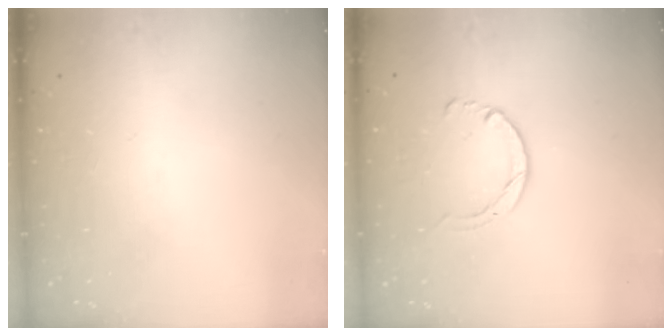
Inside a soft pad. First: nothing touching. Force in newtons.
{"total": 2.9, "press": 2.8, "slide": 0.4}